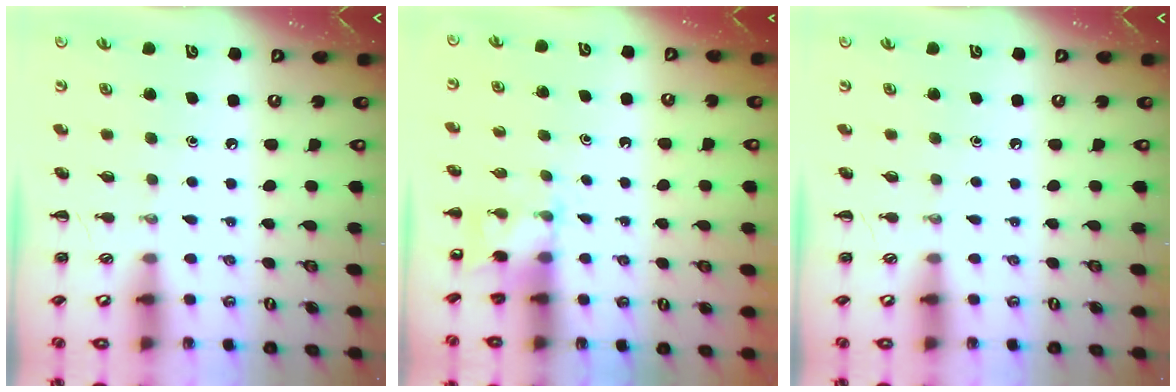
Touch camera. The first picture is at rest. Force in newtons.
{"total": 4.8, "press": 4.7, "slide": 1.3}
{"total": 0.0}